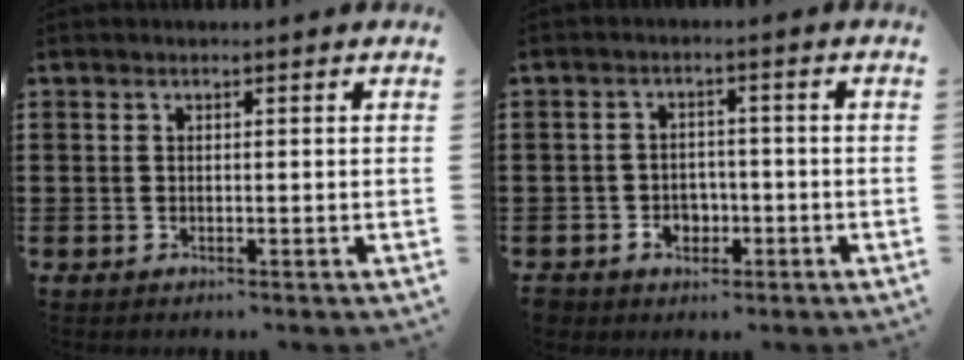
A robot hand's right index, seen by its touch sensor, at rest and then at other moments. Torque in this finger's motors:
{"motor_torque": [2.14, 0.00, 0.07, 0.02]}